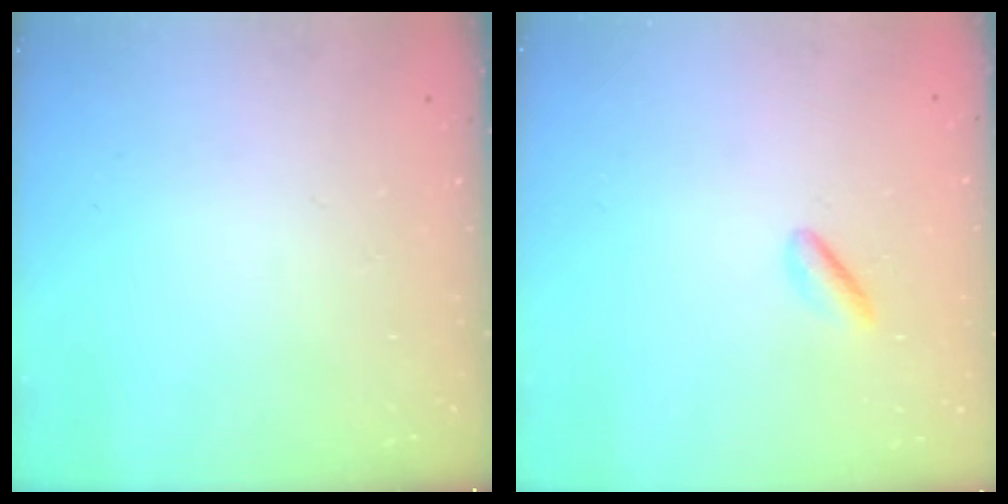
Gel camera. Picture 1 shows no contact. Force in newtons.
{"total": 1.9, "press": 1.7, "slide": 0.8}